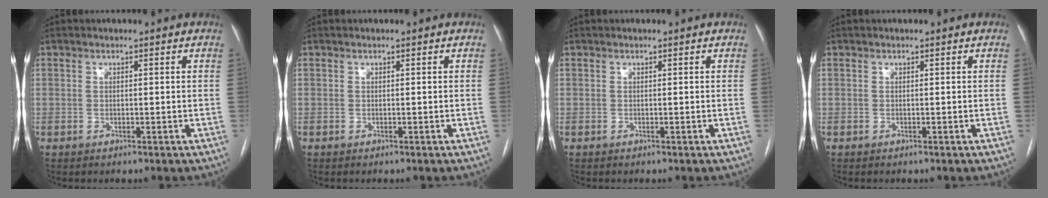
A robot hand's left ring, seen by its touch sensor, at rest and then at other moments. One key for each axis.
{"total": 0.0}
{"total": 0.0}
{"total": 0.0}